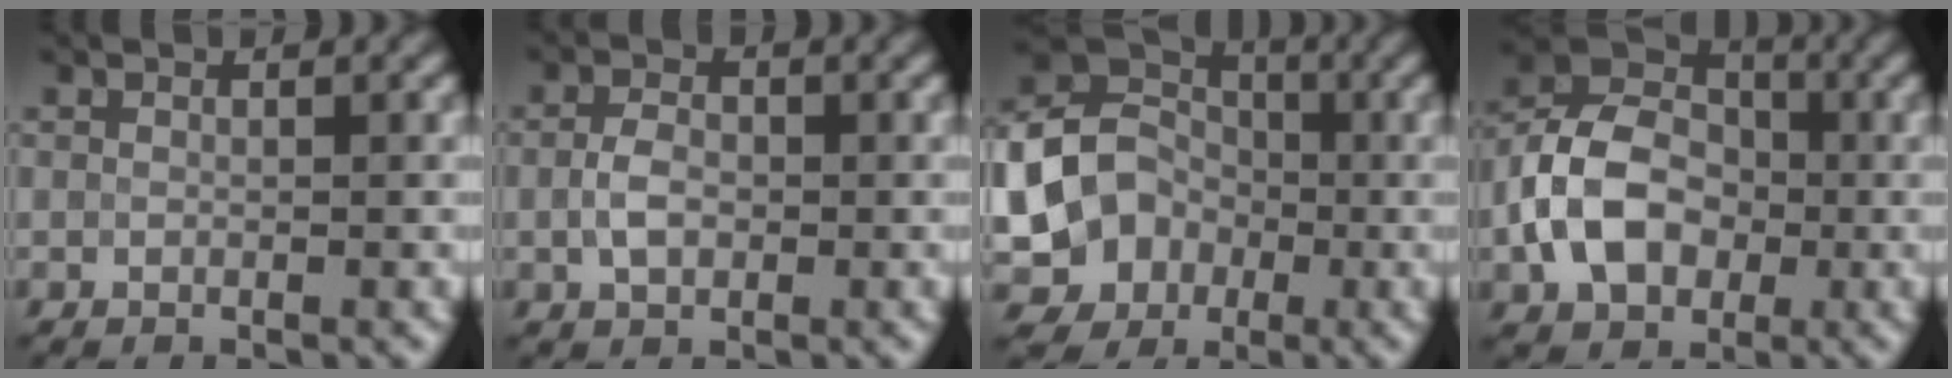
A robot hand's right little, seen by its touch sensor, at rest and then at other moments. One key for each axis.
{"total": 2.2, "fx": -0.2, "fy": 1.5, "fz": 1.6, "tx": -0.035, "ty": -0.001, "tz": -0.005}
{"total": 12.4, "fx": -2.9, "fy": 11.3, "fz": 4.3, "tx": -0.105, "ty": -0.008, "tz": -0.066}
{"total": 7.3, "fx": -1.6, "fy": 5.4, "fz": 4.7, "tx": -0.085, "ty": 0.008, "tz": -0.039}